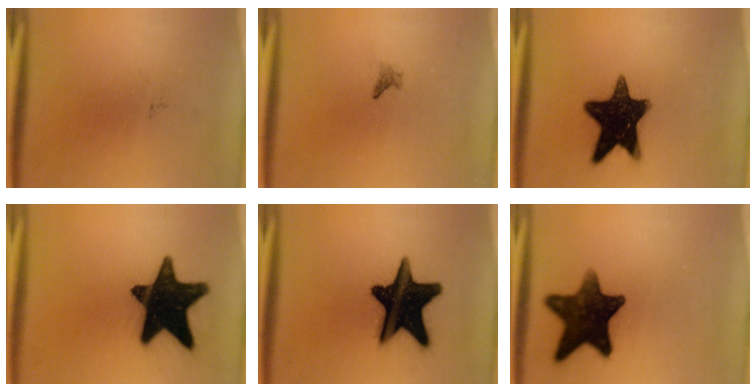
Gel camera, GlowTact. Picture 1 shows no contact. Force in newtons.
{"total": 0.8}
{"total": 15.1}
{"total": 19.3}
{"total": 19.2}
{"total": 14.2}